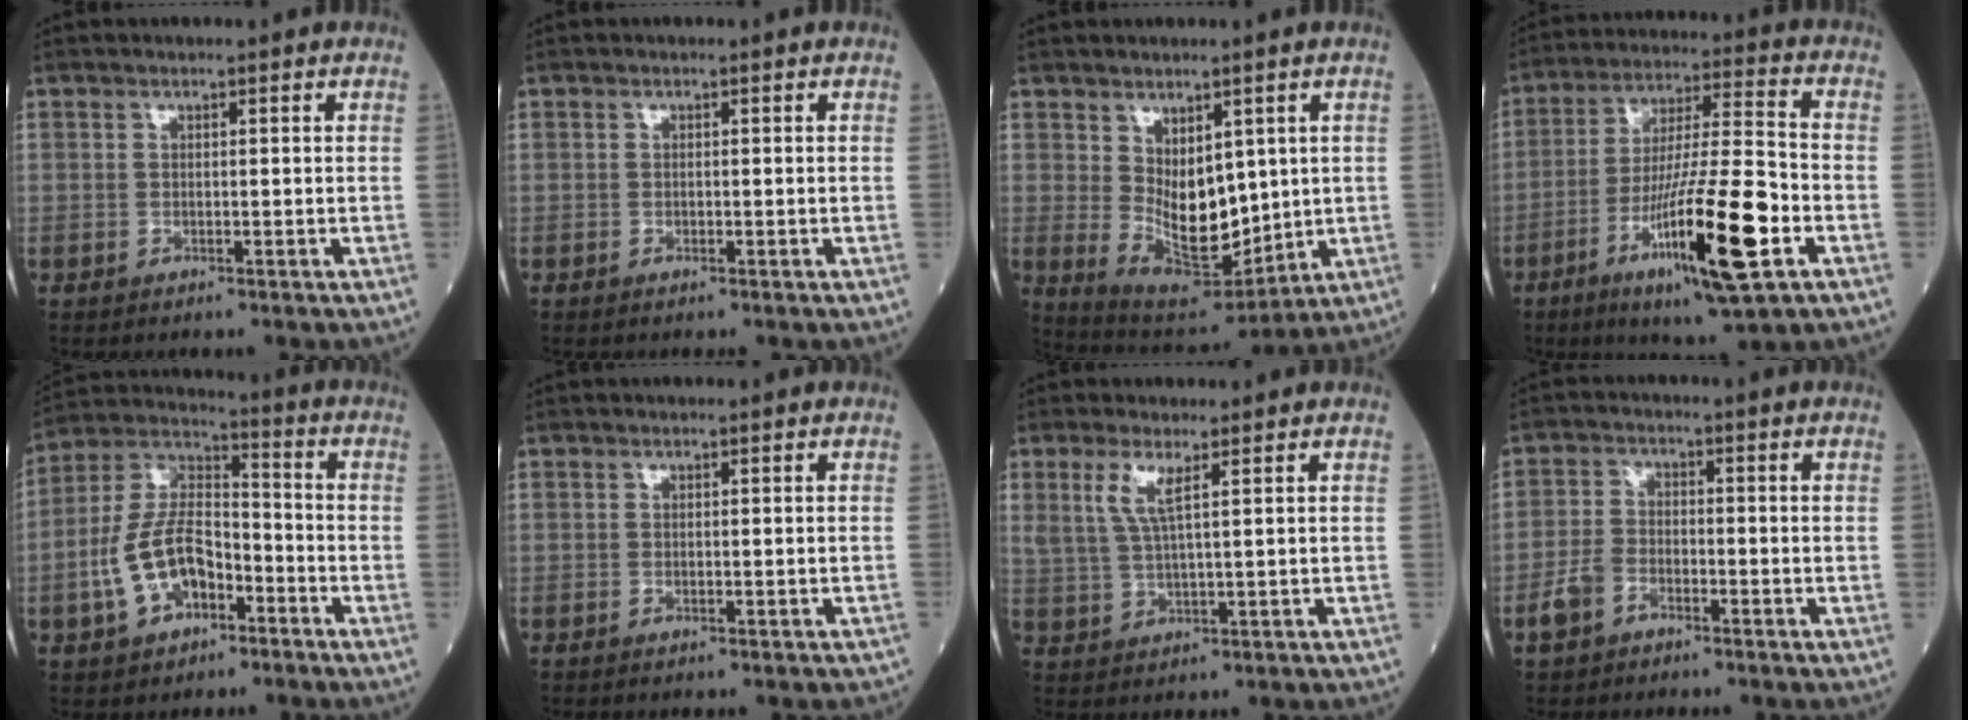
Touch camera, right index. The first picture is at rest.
{"total": 0.0}
{"total": 10.2, "force": [1.1, 5.3, 8.6], "torque": [-0.145, -0.012, 0.043]}
{"total": 17.3, "force": [-6.7, 1.3, 15.9], "torque": [-0.288, -0.020, -0.110]}
{"total": 12.0, "force": [-4.6, 6.5, 8.9], "torque": [-0.203, 0.019, -0.083]}
{"total": 0.6, "force": [-0.3, 0.3, 0.4], "torque": [-0.009, -0.003, -0.001]}
{"total": 4.4, "force": [2.1, 0.5, 3.8], "torque": [-0.088, 0.001, 0.047]}
{"total": 4.4, "force": [-2.8, 2.7, 2.2], "torque": [-0.057, 0.003, -0.054]}